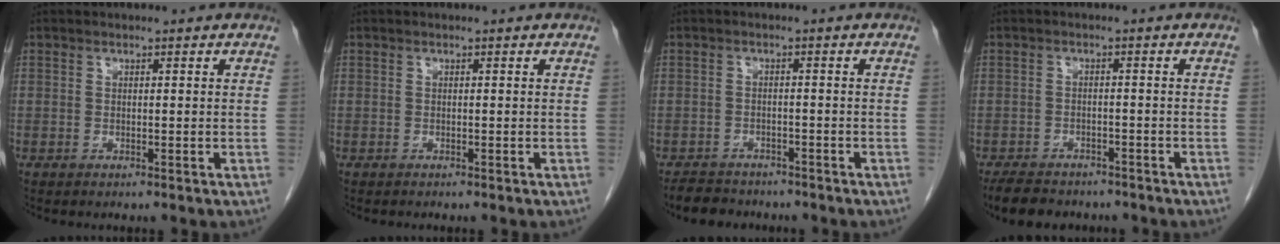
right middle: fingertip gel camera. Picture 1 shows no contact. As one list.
[{"total": 0.0}, {"total": 5.2, "force": [-4.6, 2.2, 0.9], "torque": [-0.019, -0.006, -0.070]}, {"total": 7.8, "force": [-6.6, 3.3, 2.7], "torque": [-0.048, -0.008, -0.096]}]